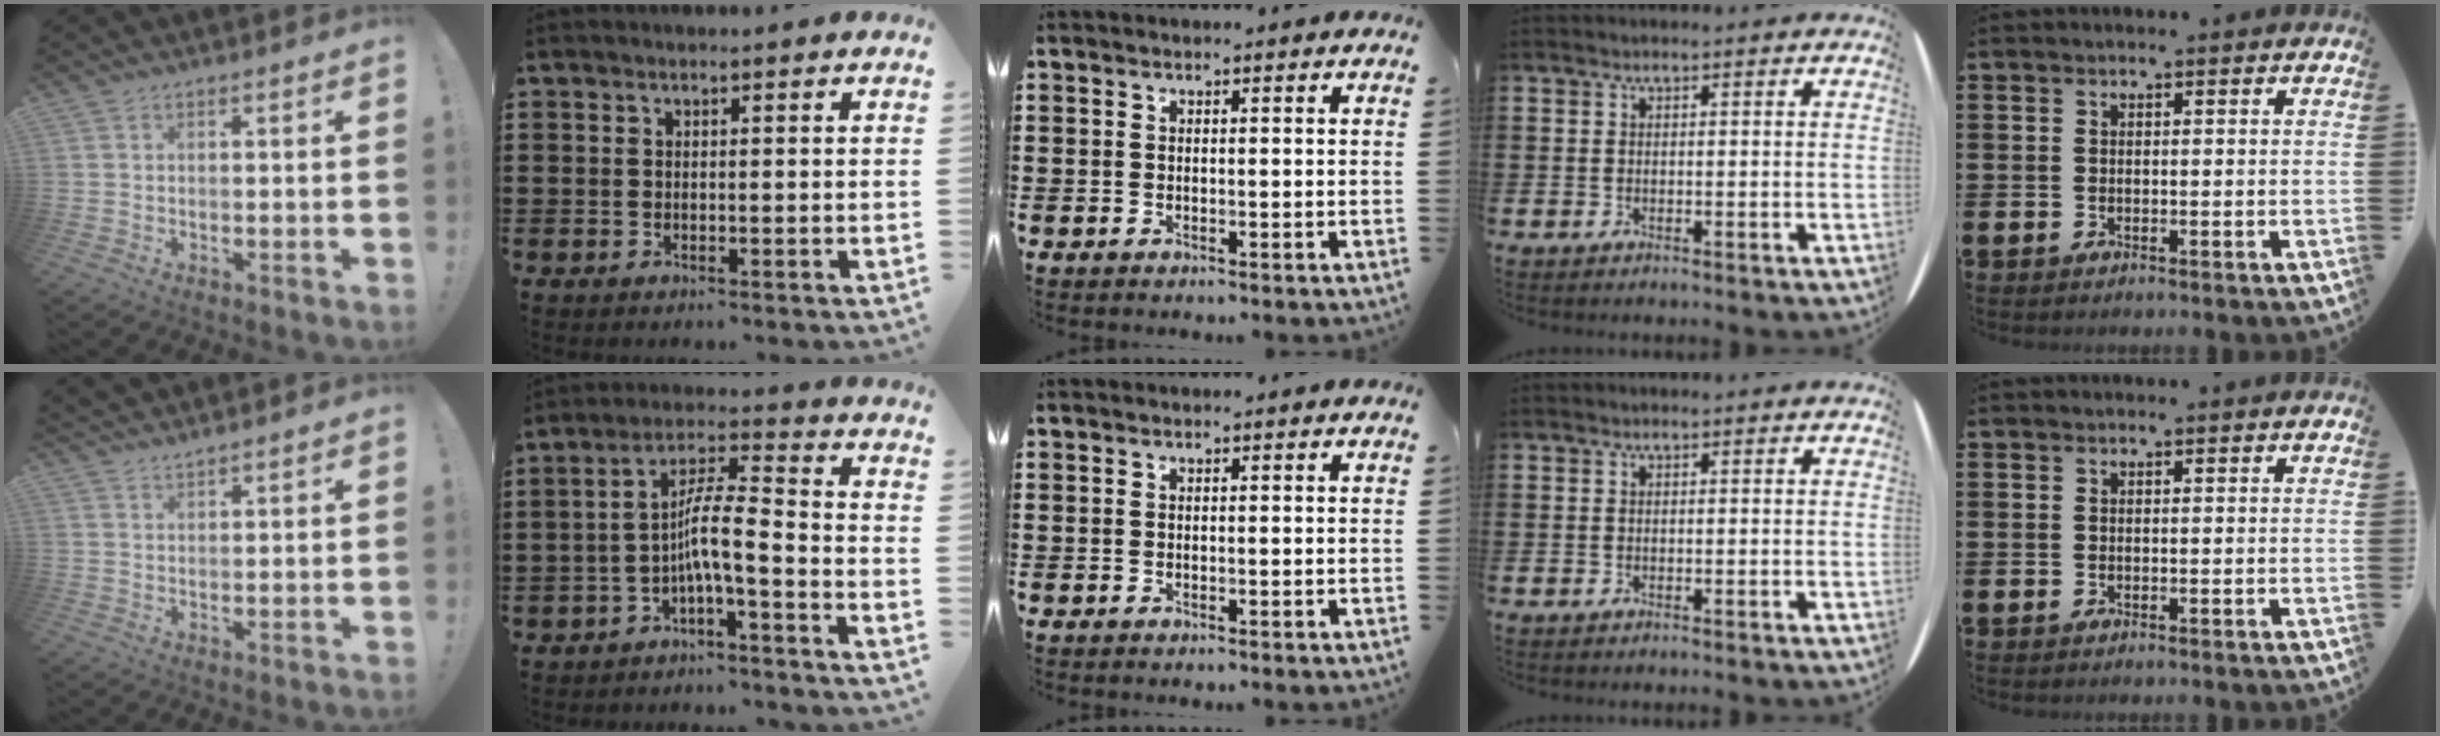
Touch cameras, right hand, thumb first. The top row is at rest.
{"thumb": {"total": 2.4, "force": [2.3, 0.1, 0.3], "torque": [-0.003, -0.019, 0.044]}, "index": {"total": 7.1, "force": [-2.8, 0.6, 6.4], "torque": [-0.122, -0.005, -0.056]}}